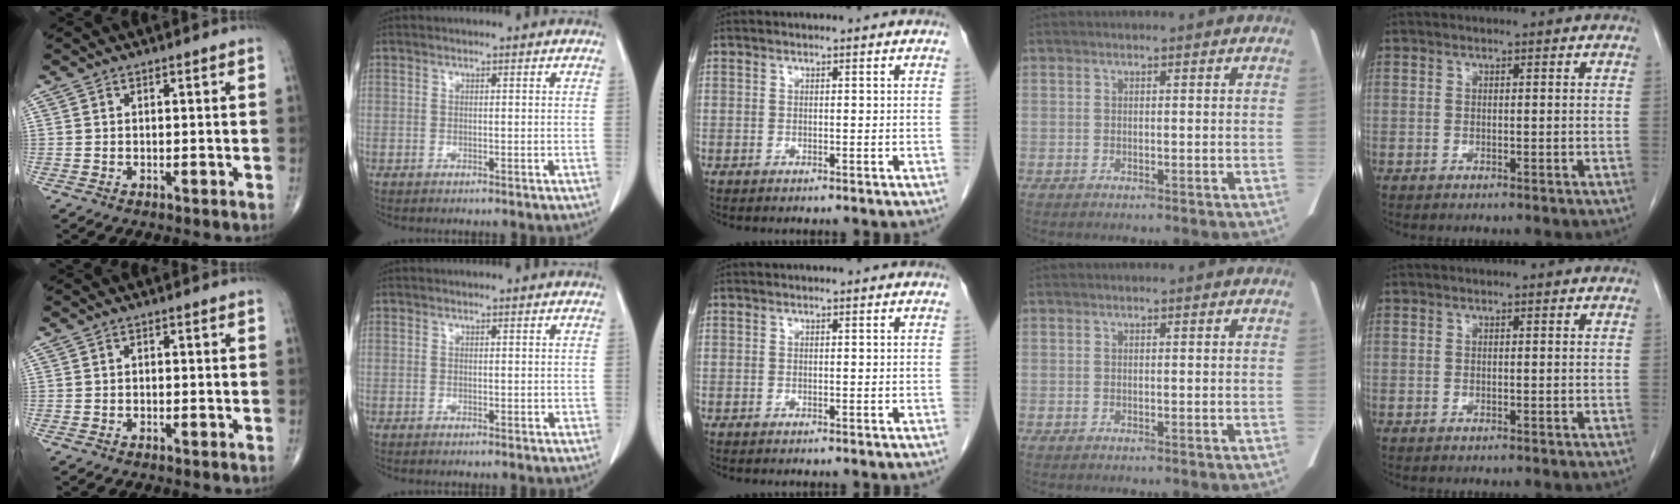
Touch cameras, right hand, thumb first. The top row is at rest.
{"thumb": {"total": 0.6, "force": [-0.1, 0.5, 0.3], "torque": [0.000, 0.002, -0.006]}, "index": {"total": 0.7, "force": [0.3, 0.5, 0.3], "torque": [0.004, 0.001, 0.007]}}